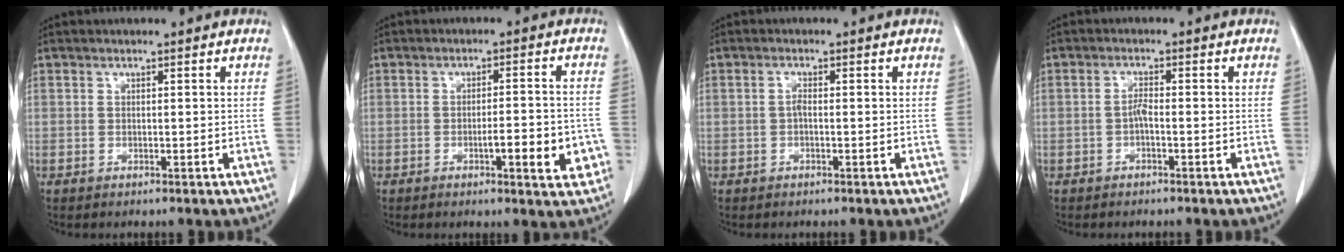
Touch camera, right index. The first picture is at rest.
{"total": 6.9, "force": [-2.3, 1.4, 6.3], "torque": [-0.082, 0.001, -0.027]}
{"total": 1.1, "force": [-0.2, 0.3, 1.0], "torque": [-0.020, 0.003, -0.005]}
{"total": 1.6, "force": [-0.6, 0.3, 1.4], "torque": [-0.026, 0.003, -0.012]}